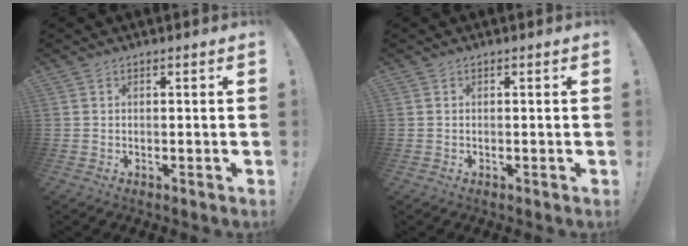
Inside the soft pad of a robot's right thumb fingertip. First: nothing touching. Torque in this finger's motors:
{"motor_torque": [-0.04, 0.39, -0.09, 0.05, 0.00]}